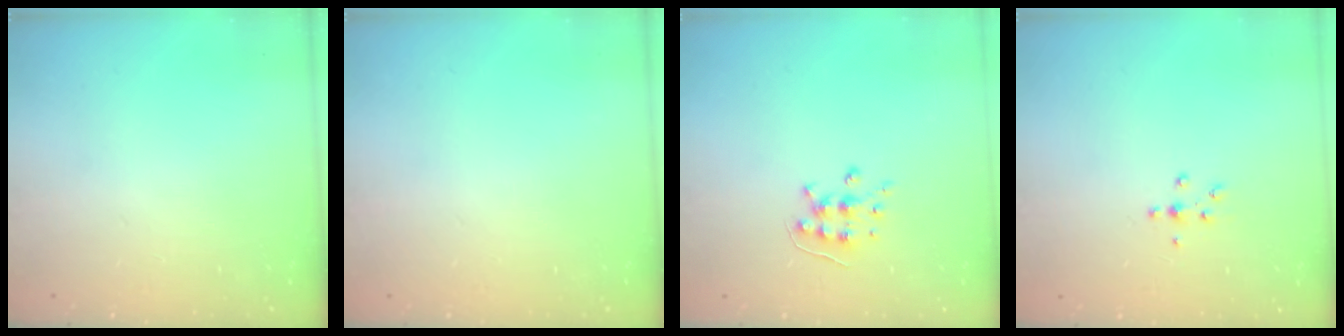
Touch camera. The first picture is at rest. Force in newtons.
{"total": 0.0}
{"total": 6.1, "press": 6.1, "slide": 0.4}
{"total": 3.8, "press": 3.8, "slide": 0.2}